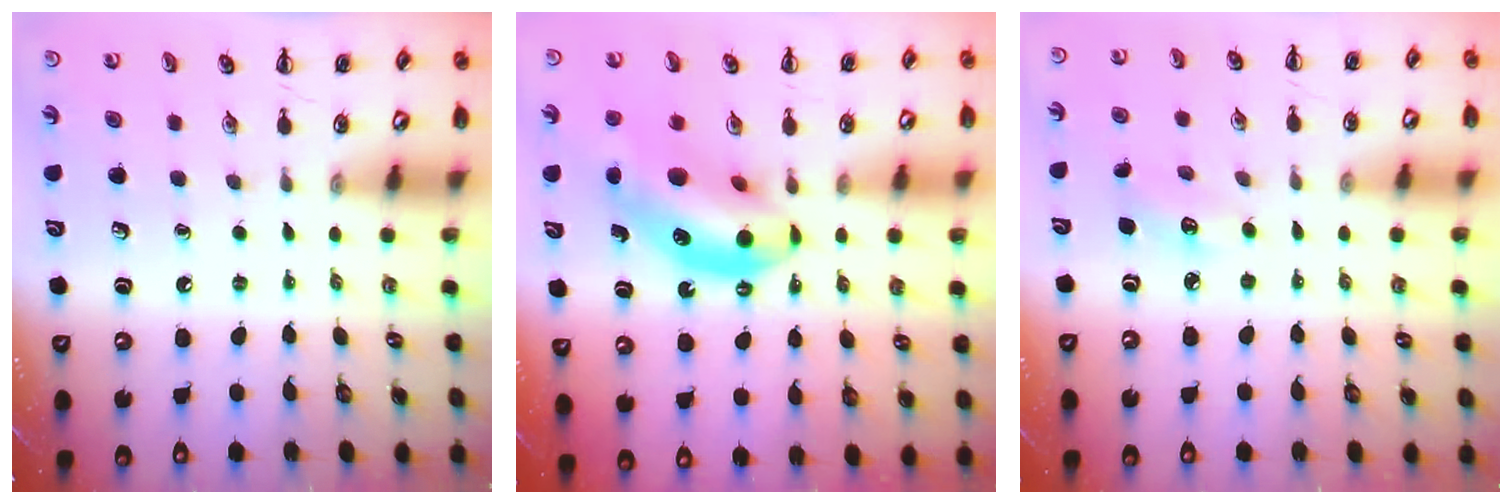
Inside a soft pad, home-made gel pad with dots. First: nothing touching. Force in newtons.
{"total": 14.2, "press": 13.7, "slide": 3.6}
{"total": 3.4, "press": 3.3, "slide": 0.8}